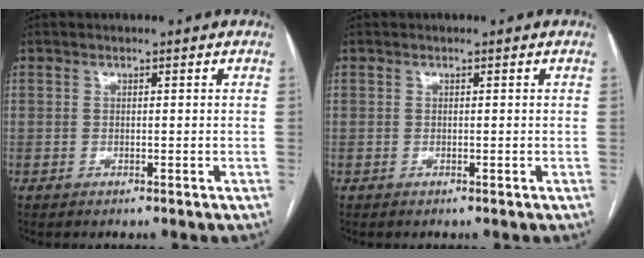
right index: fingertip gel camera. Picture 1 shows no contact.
{"total": 0.0}